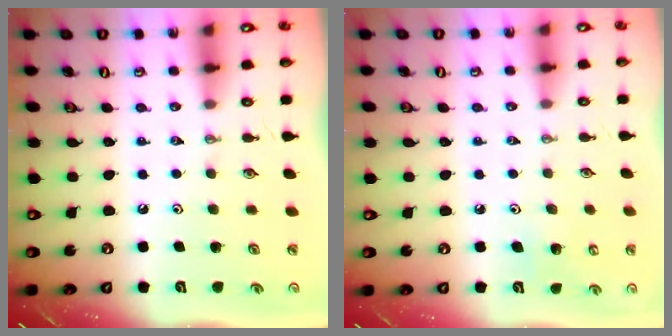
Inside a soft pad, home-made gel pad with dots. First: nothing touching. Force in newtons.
{"total": 5.5, "press": 5.3, "slide": 1.6}